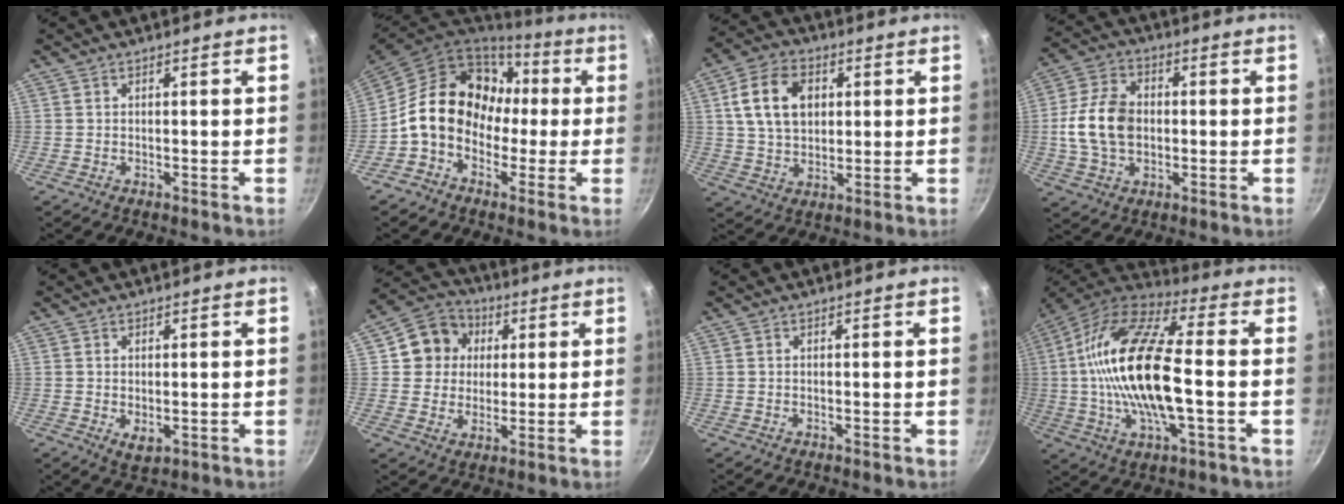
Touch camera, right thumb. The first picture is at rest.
{"total": 16.5, "force": [-0.2, 13.4, 9.7], "torque": [-0.128, 0.056, -0.016]}
{"total": 12.1, "force": [2.9, 8.5, 8.1], "torque": [-0.128, 0.004, 0.047]}
{"total": 12.4, "force": [-0.2, 8.8, 8.7], "torque": [-0.150, 0.019, -0.011]}
{"total": 3.1, "force": [-0.1, 1.9, 2.4], "torque": [-0.037, -0.011, 0.002]}
{"total": 10.7, "force": [2.8, 9.5, 3.9], "torque": [-0.035, 0.007, 0.038]}
{"total": 0.0}
{"total": 22.9, "force": [-0.9, 8.8, 21.2], "torque": [-0.409, 0.027, -0.036]}